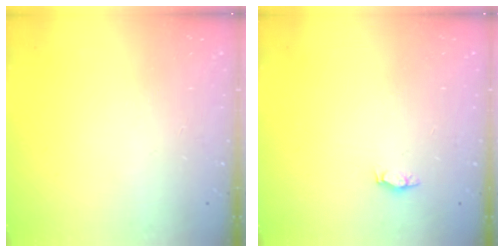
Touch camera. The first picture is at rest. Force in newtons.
{"total": 2.9, "press": 2.7, "slide": 1.1}